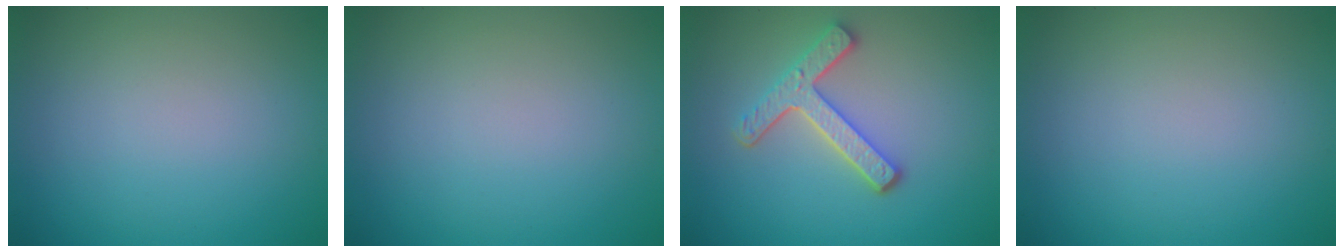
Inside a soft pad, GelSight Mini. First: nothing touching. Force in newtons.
{"total": 0.0}
{"total": 3.6, "press": 3.0, "slide": 2.0}
{"total": 0.0}